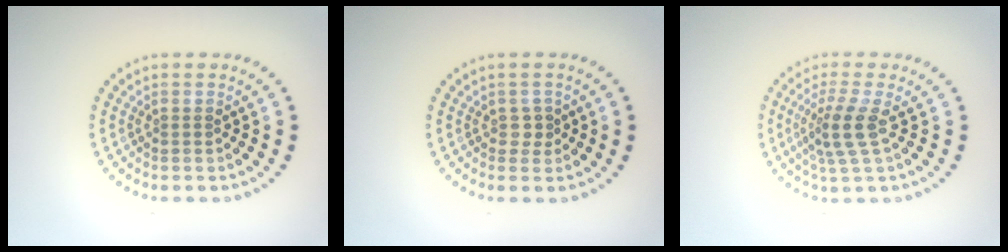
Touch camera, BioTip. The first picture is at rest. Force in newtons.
{"total": 0.8, "press": 0.7, "slide": 0.4}
{"total": 3.2, "press": 2.5, "slide": 2.0}